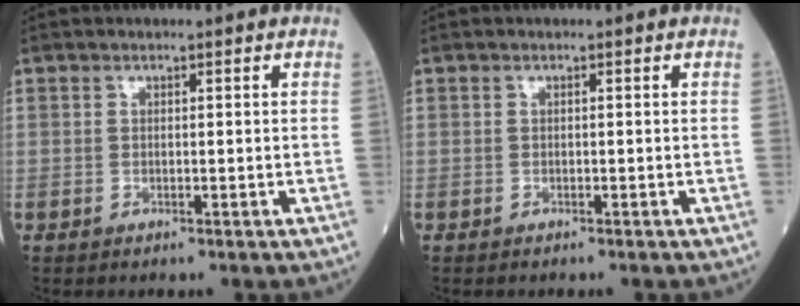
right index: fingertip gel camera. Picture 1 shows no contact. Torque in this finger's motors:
{"motor_torque": [-0.08, -0.03, -0.06, -0.01]}